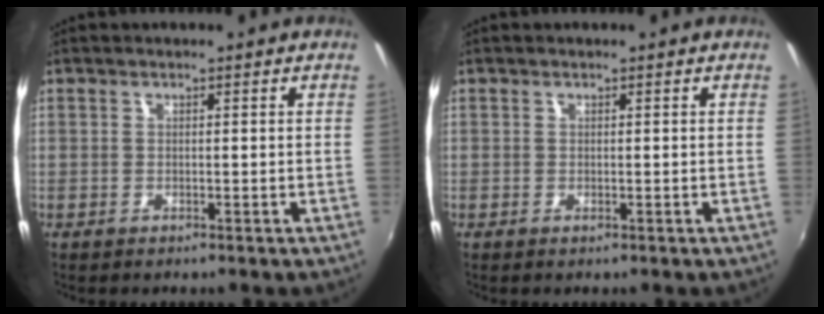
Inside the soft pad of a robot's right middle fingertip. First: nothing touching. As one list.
[{"total": 0.0}]